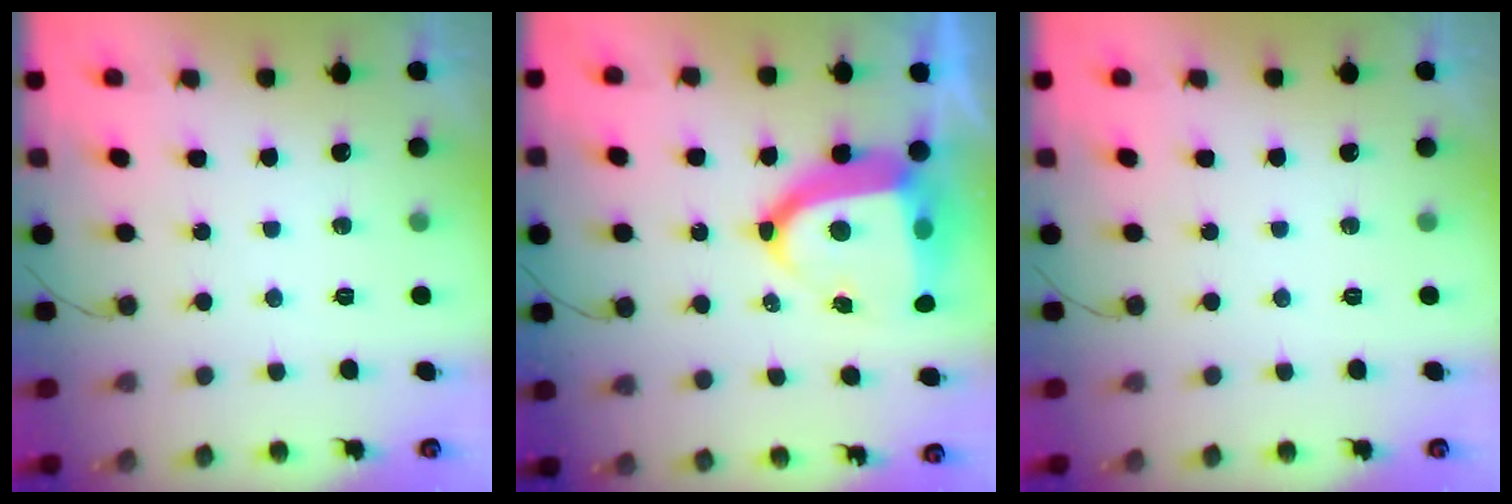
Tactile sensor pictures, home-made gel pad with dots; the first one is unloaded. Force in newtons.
{"total": 16.7, "press": 16.7, "slide": 1.7}
{"total": 0.0}